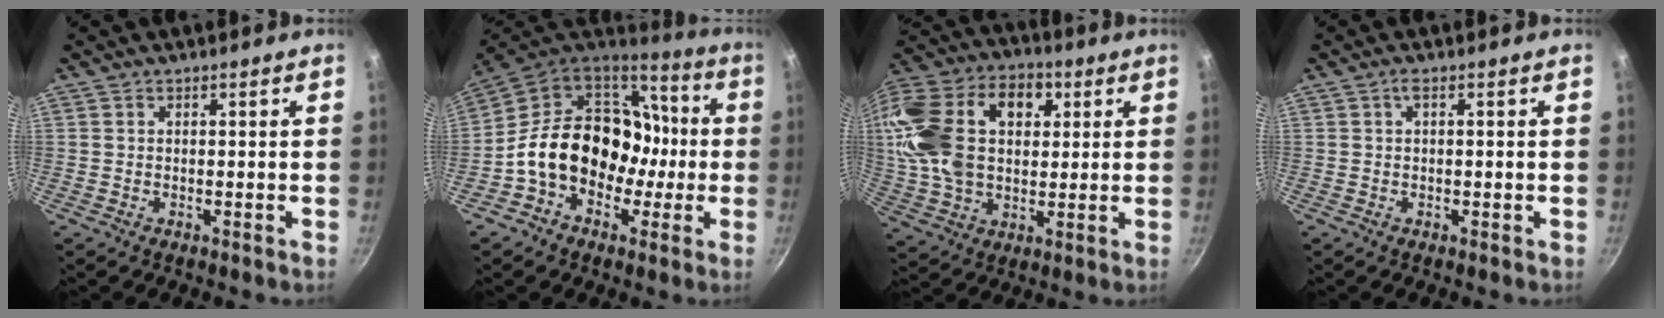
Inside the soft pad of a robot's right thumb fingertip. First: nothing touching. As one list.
[{"total": 21.3, "force": [-2.7, 16.8, 12.8], "torque": [-0.164, 0.064, -0.043]}, {"total": 25.0, "force": [5.3, 16.8, 17.7], "torque": [-0.333, 0.026, 0.086]}, {"total": 1.5, "force": [0.2, 0.5, 1.4], "torque": [-0.024, 0.003, 0.002]}]